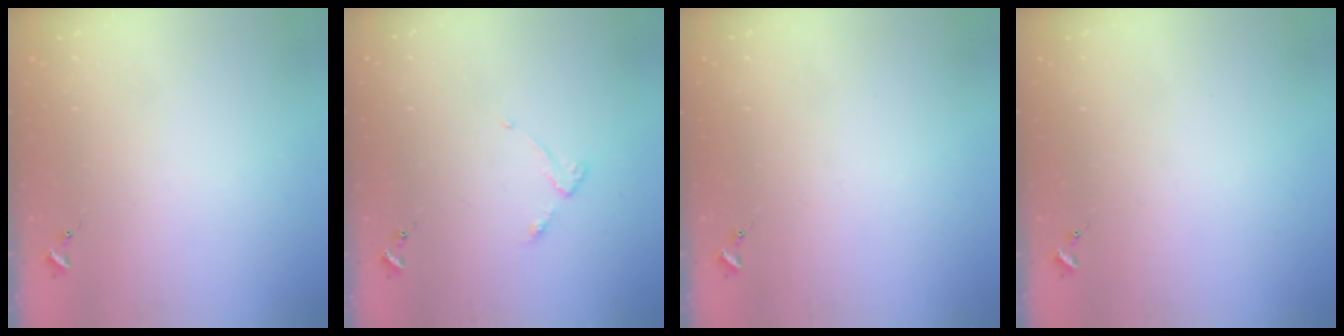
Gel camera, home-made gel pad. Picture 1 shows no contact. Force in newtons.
{"total": 4.0, "press": 3.9, "slide": 0.5}
{"total": 0.0}
{"total": 0.0}